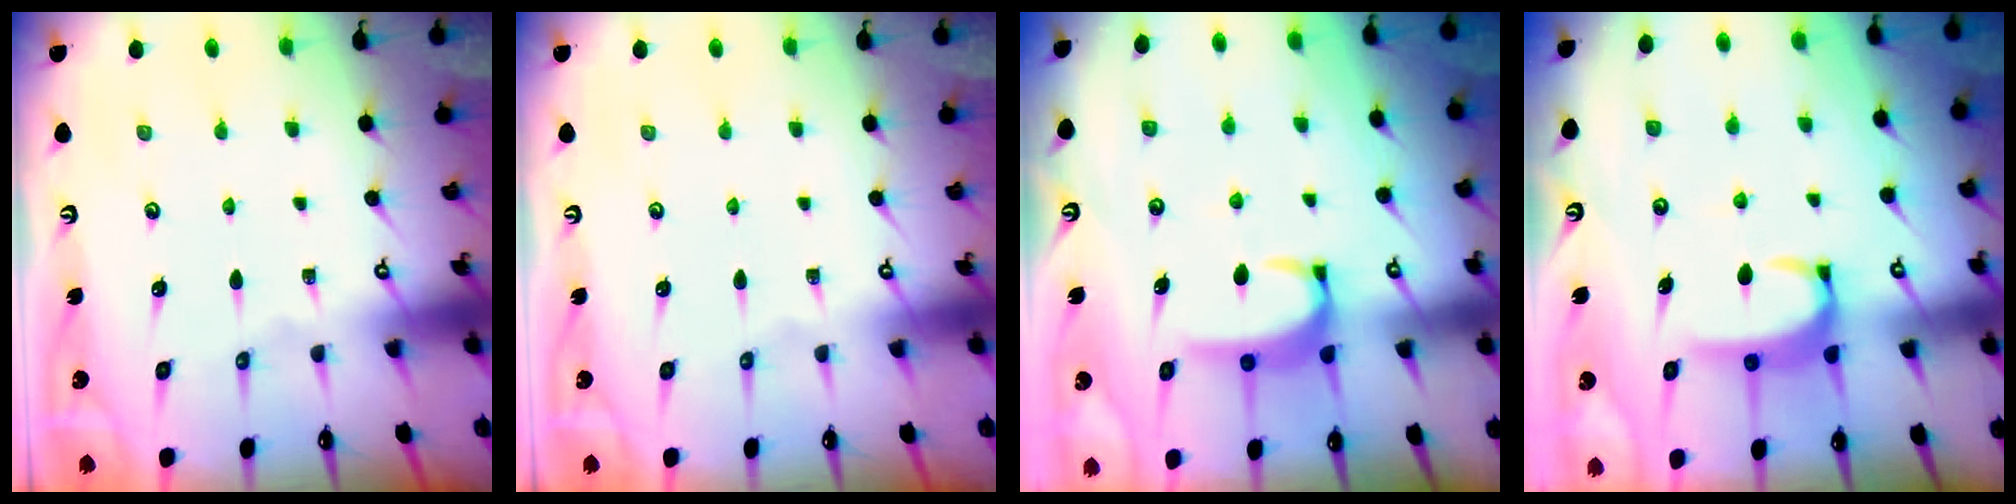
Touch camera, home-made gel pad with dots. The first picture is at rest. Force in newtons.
{"total": 0.0}
{"total": 3.3, "press": 3.3, "slide": 0.5}
{"total": 3.3, "press": 3.3, "slide": 0.5}